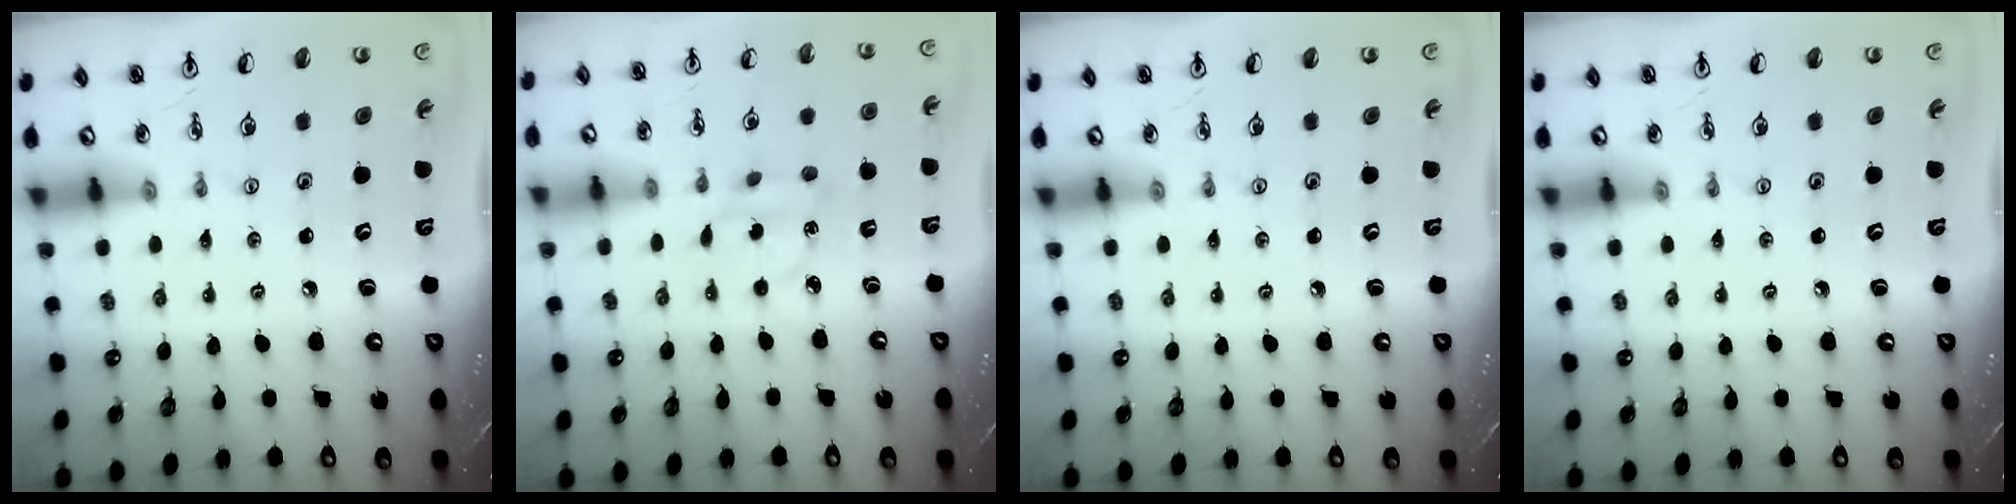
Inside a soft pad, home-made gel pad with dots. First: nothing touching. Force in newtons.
{"total": 3.0, "press": 2.9, "slide": 0.6}
{"total": 0.0}
{"total": 0.0}